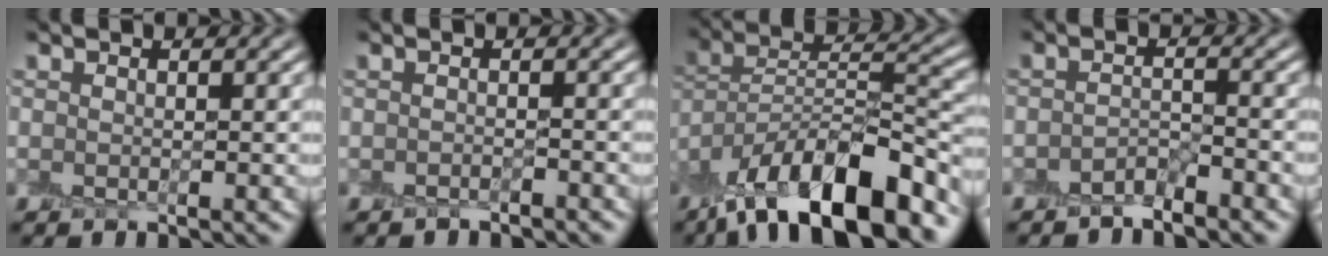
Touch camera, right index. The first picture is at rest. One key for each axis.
{"total": 1.0, "fx": -0.9, "fy": -0.1, "fz": 0.4, "tx": -0.005, "ty": -0.003, "tz": -0.019}
{"total": 13.8, "fx": -9.4, "fy": 4.3, "fz": 9.1, "tx": -0.147, "ty": 0.024, "tz": -0.171}
{"total": 1.7, "fx": -1.5, "fy": 0.2, "fz": 0.7, "tx": -0.013, "ty": 0.008, "tz": -0.030}